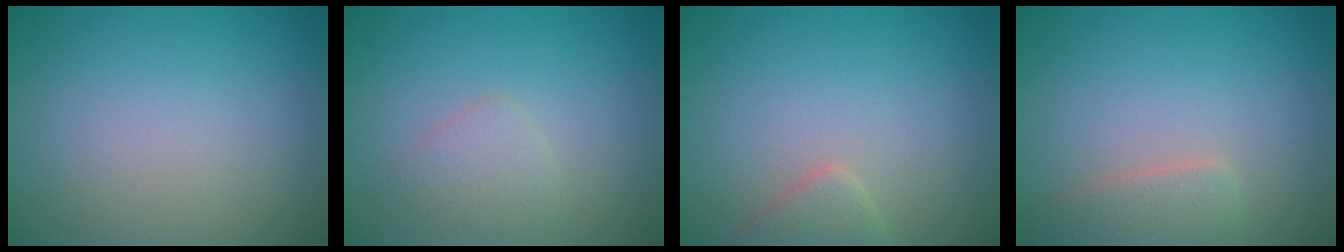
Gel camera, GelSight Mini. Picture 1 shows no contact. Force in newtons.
{"total": 1.6, "press": 1.6, "slide": 0.1}
{"total": 1.9, "press": 1.9, "slide": 0.1}
{"total": 2.2, "press": 2.2, "slide": 0.1}